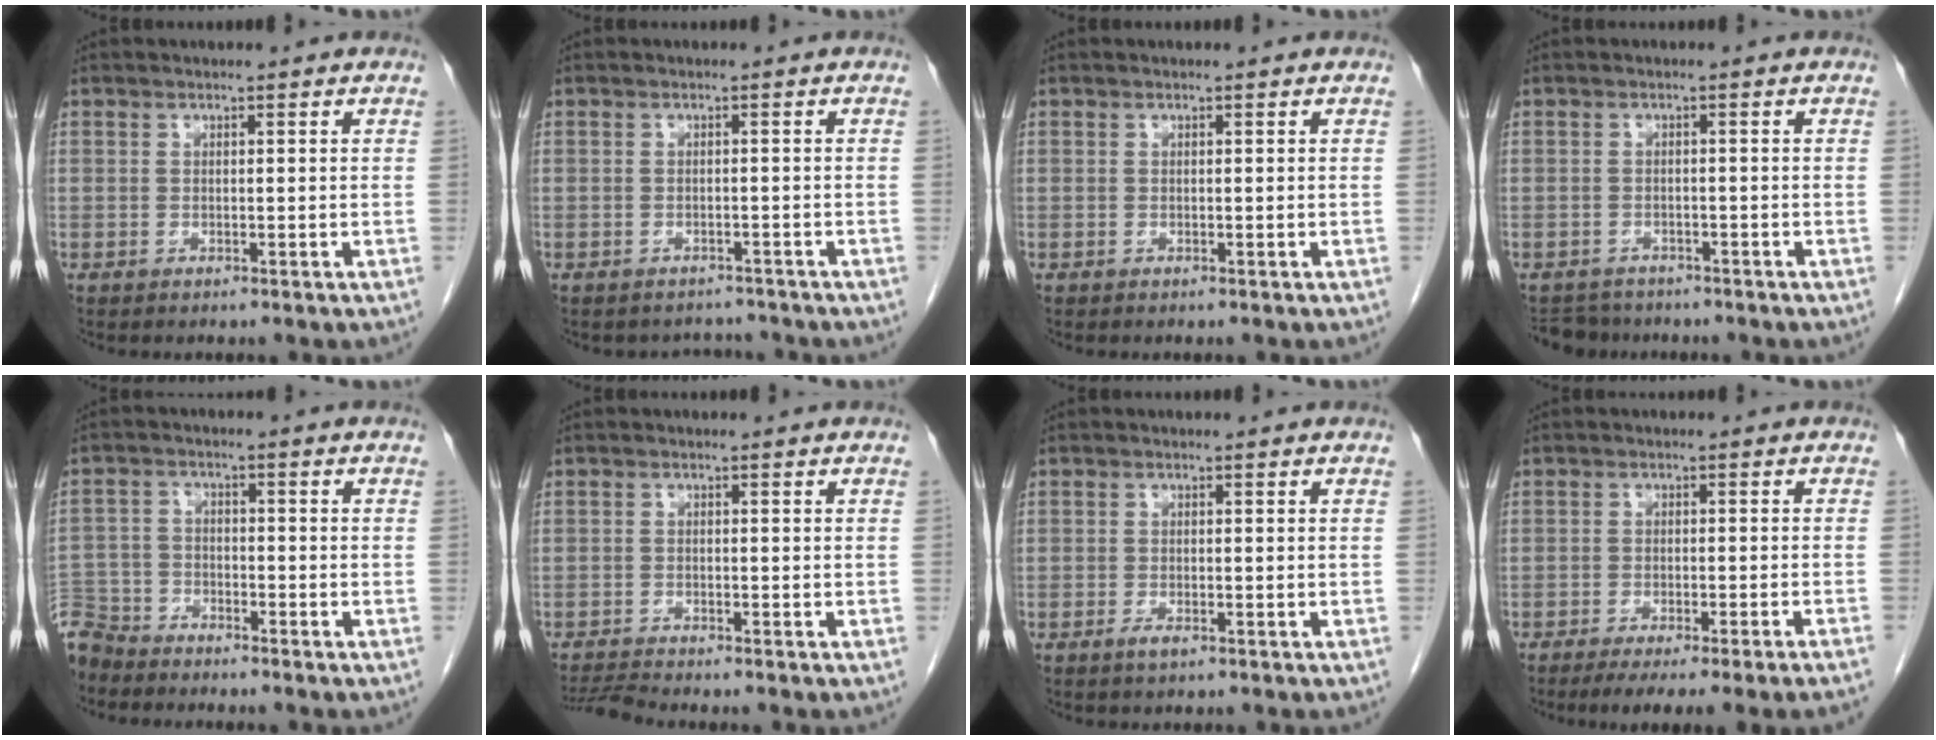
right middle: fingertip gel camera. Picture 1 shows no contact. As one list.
[{"total": 2.9, "force": [-2.6, 1.1, -0.5], "torque": [0.004, 0.002, -0.037]}, {"total": 0.0}, {"total": 4.4, "force": [-4.0, 1.9, 0.0], "torque": [0.000, -0.005, -0.062]}, {"total": 7.6, "force": [-7.0, 2.9, 0.6], "torque": [-0.015, -0.003, -0.137]}, {"total": 3.3, "force": [-3.1, -1.0, 0.6], "torque": [-0.019, -0.020, -0.058]}, {"total": 1.3, "force": [-0.8, 0.3, 1.0], "torque": [-0.023, -0.003, -0.012]}, {"total": 9.4, "force": [-7.5, -1.2, 5.7], "torque": [-0.059, -0.018, -0.106]}]